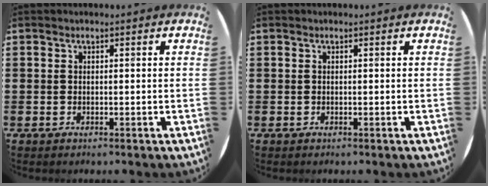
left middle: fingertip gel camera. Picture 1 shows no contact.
{"total": 0.0}